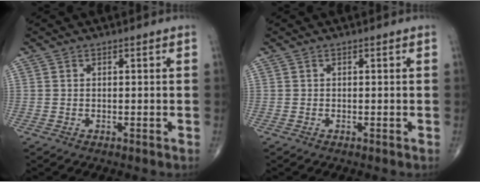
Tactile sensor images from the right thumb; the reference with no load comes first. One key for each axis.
{"total": 0.0}